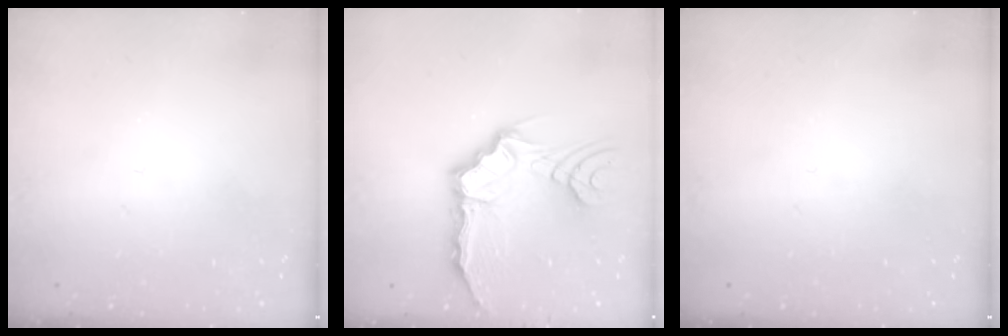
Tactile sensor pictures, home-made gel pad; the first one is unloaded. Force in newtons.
{"total": 11.1, "press": 10.6, "slide": 3.4}
{"total": 0.0}